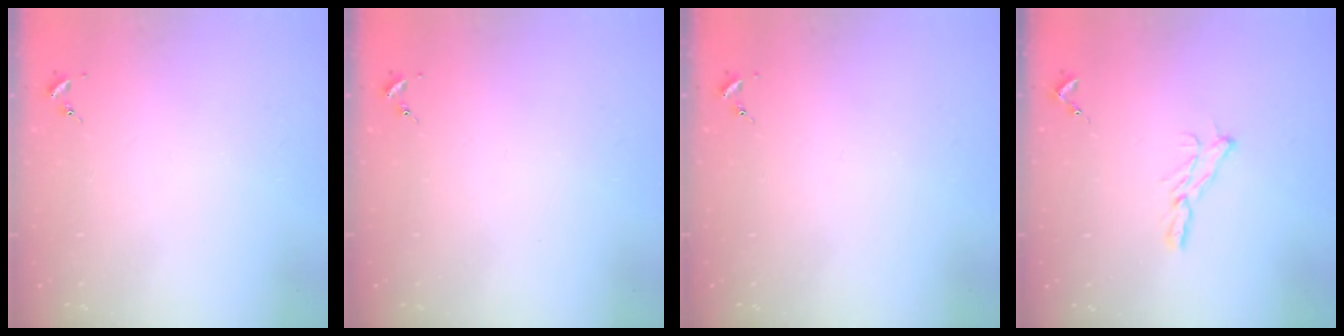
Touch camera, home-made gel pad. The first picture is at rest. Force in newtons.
{"total": 0.0}
{"total": 0.0}
{"total": 6.9, "press": 6.9, "slide": 0.3}